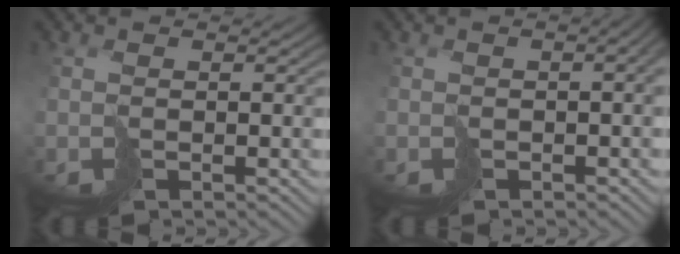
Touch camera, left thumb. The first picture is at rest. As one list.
[{"total": 3.2, "force": [-0.7, 1.2, 2.8], "torque": [-0.032, -0.005, -0.002]}]